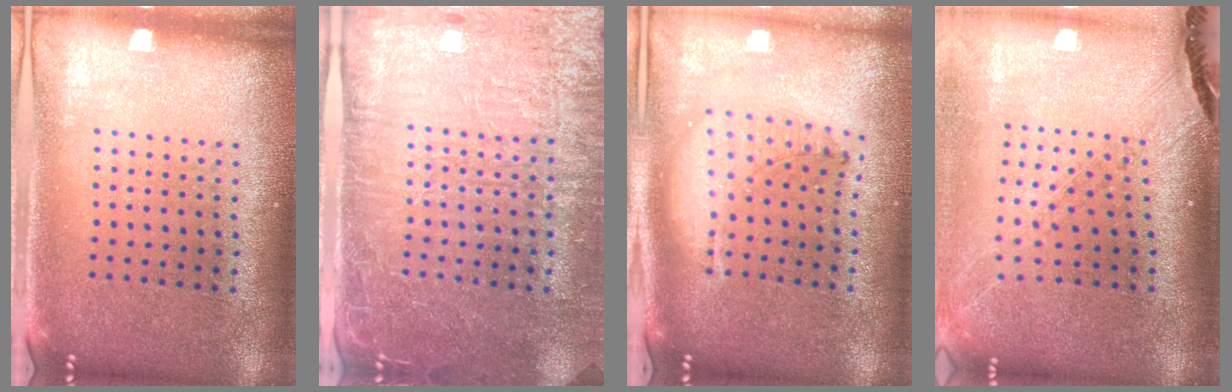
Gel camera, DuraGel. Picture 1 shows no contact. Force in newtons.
{"total": 4.2, "press": 3.9, "slide": 1.6}
{"total": 1.3, "press": 1.2, "slide": 0.4}
{"total": 1.5, "press": 1.4, "slide": 0.5}